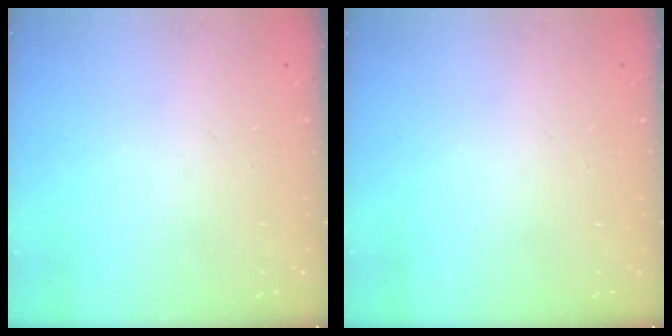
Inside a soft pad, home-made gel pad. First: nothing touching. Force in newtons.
{"total": 0.0}